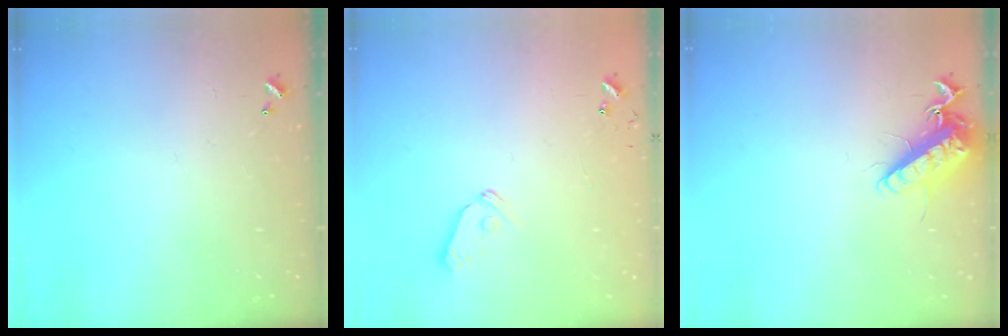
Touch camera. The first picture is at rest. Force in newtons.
{"total": 7.1, "press": 7.1, "slide": 0.5}
{"total": 14.3, "press": 14.1, "slide": 2.1}